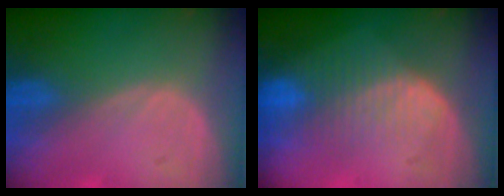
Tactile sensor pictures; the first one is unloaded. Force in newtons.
{"total": 8.5, "press": 7.2, "slide": 4.5}